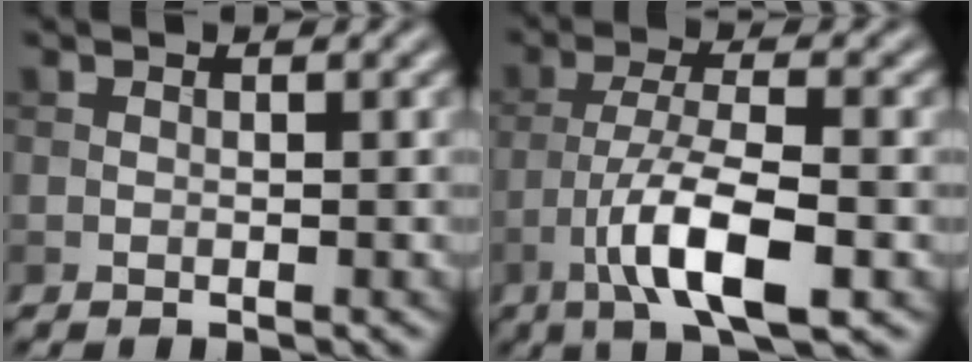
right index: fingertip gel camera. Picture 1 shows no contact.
{"total": 7.9, "force": [-3.4, 2.2, 6.8], "torque": [-0.123, 0.006, -0.067]}